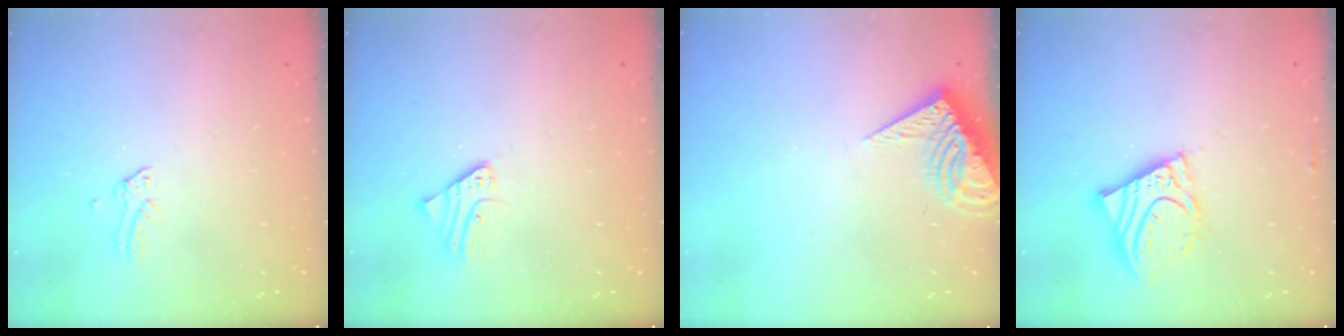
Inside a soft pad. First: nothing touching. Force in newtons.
{"total": 2.5, "press": 2.5, "slide": 0.2}
{"total": 7.9, "press": 7.9, "slide": 0.7}
{"total": 10.6, "press": 10.5, "slide": 1.6}